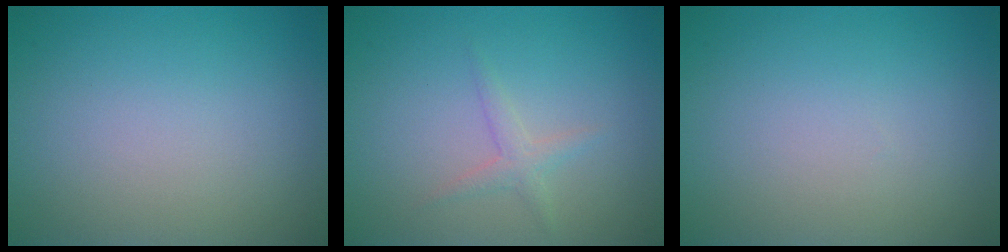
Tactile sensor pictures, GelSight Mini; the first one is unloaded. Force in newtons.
{"total": 1.3, "press": 1.3, "slide": 0.0}
{"total": 0.0}